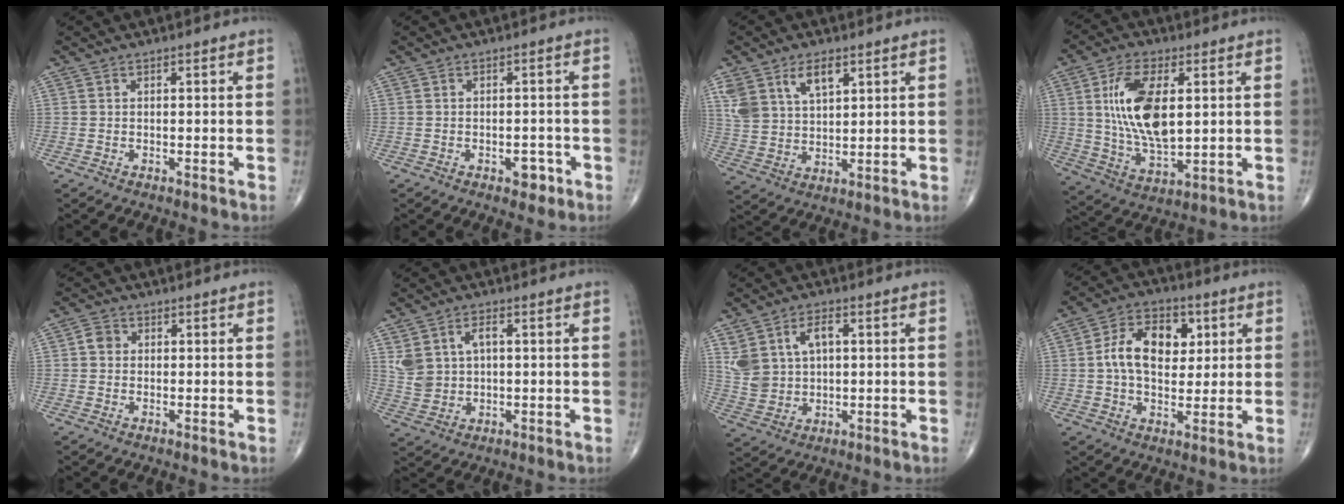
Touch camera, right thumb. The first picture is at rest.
{"total": 3.0, "force": [-1.5, 1.7, 1.9], "torque": [-0.012, 0.008, -0.016]}
{"total": 9.2, "force": [4.9, 5.0, 6.0], "torque": [-0.108, -0.012, 0.102]}
{"total": 15.5, "force": [2.9, 7.5, 13.3], "torque": [-0.247, -0.017, 0.060]}
{"total": 2.4, "force": [0.2, 2.1, 1.0], "torque": [-0.009, 0.005, 0.000]}
{"total": 6.8, "force": [1.8, 4.6, 4.7], "torque": [-0.081, -0.001, 0.042]}
{"total": 9.1, "force": [2.7, 6.0, 6.2], "torque": [-0.106, -0.001, 0.061]}
{"total": 12.3, "force": [2.2, 8.1, 9.1], "torque": [-0.126, 0.007, 0.031]}